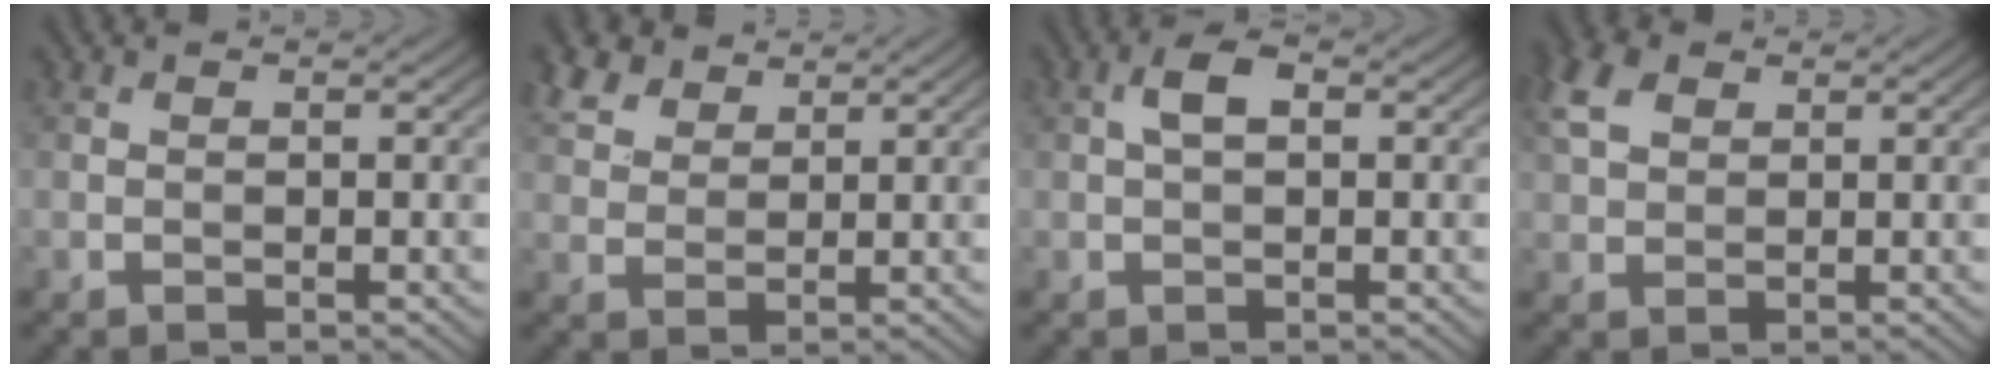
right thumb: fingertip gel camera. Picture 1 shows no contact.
{"total": 4.8, "force": [3.4, 2.7, 2.0], "torque": [-0.058, 0.007, 0.074]}
{"total": 2.9, "force": [0.5, 1.4, 2.4], "torque": [-0.046, 0.009, 0.005]}
{"total": 5.0, "force": [2.2, 3.3, 3.0], "torque": [-0.086, 0.016, 0.041]}